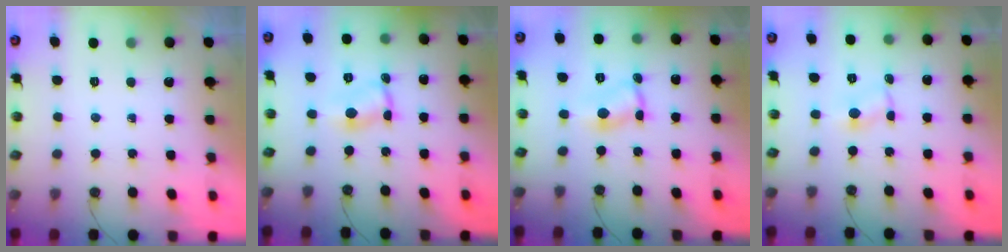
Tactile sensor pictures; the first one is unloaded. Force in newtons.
{"total": 1.6, "press": 1.5, "slide": 0.1}
{"total": 2.4, "press": 2.4, "slide": 0.1}
{"total": 1.7, "press": 1.7, "slide": 0.2}